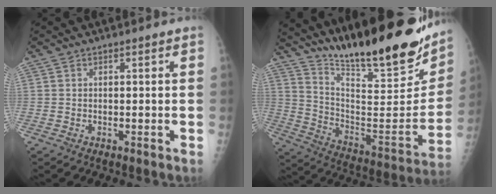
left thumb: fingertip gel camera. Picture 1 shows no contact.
{"total": 29.0, "force": [22.5, 5.3, 17.5], "torque": [-0.250, -0.124, 0.349]}